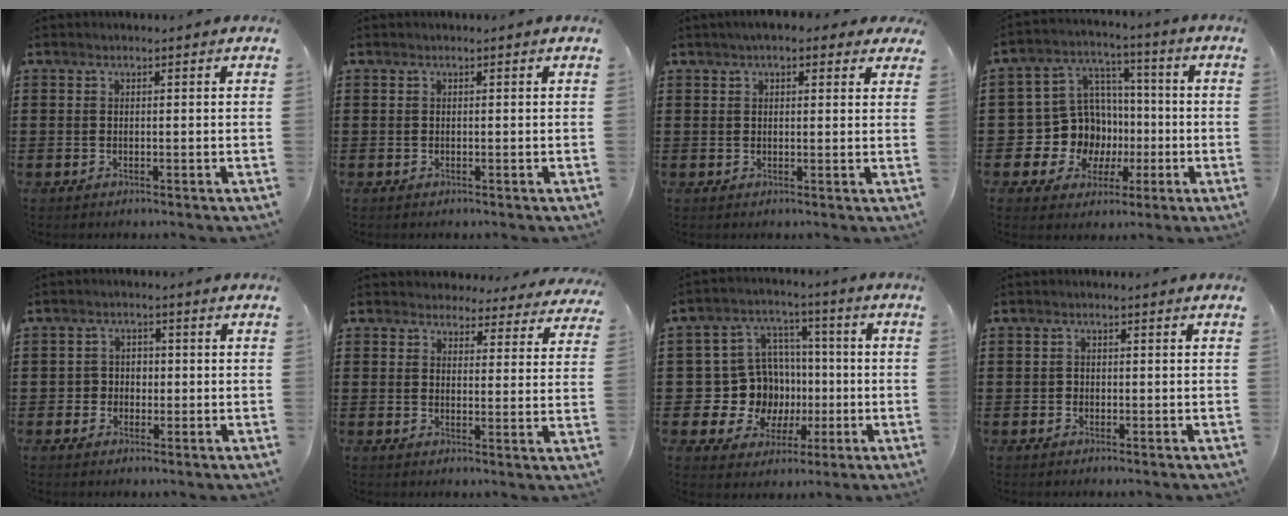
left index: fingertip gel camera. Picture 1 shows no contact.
{"total": 0.0}
{"total": 3.0, "force": [2.2, 1.2, 1.7], "torque": [-0.040, 0.006, 0.039]}
{"total": 10.6, "force": [-1.1, 10.2, 2.5], "torque": [-0.096, -0.002, -0.009]}
{"total": 2.5, "force": [-0.6, 2.4, 0.6], "torque": [-0.021, 0.007, -0.018]}
{"total": 3.7, "force": [3.6, 0.9, 0.3], "torque": [-0.015, -0.016, 0.063]}
{"total": 11.1, "force": [-0.7, 10.7, 3.1], "torque": [-0.102, -0.002, -0.002]}
{"total": 0.8, "force": [-0.4, 0.7, 0.1], "torque": [-0.006, 0.002, -0.009]}